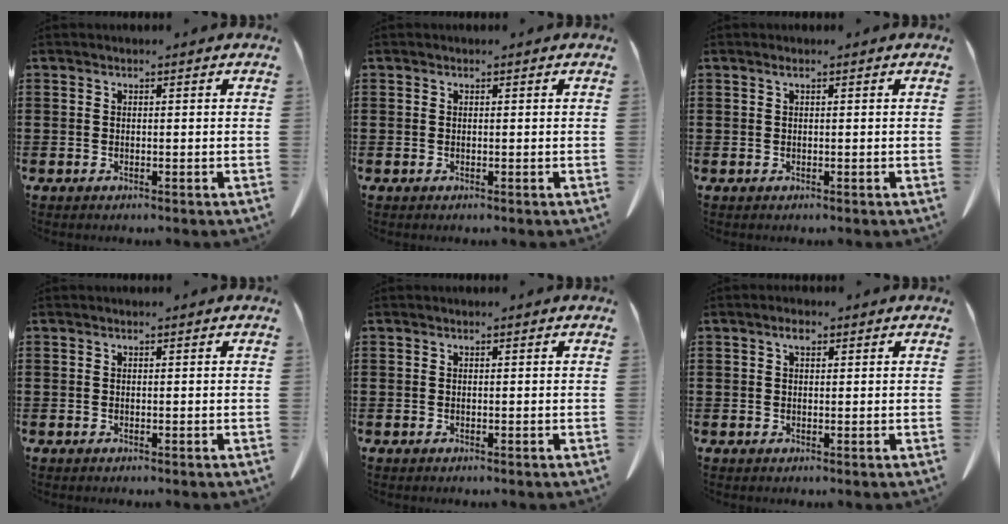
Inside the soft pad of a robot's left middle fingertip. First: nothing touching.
{"total": 0.0}
{"total": 0.6, "force": [0.2, 0.0, 0.5], "torque": [-0.010, 0.000, 0.004]}
{"total": 0.0}
{"total": 0.0}
{"total": 1.8, "force": [0.8, 0.9, 1.3], "torque": [-0.022, 0.002, 0.012]}